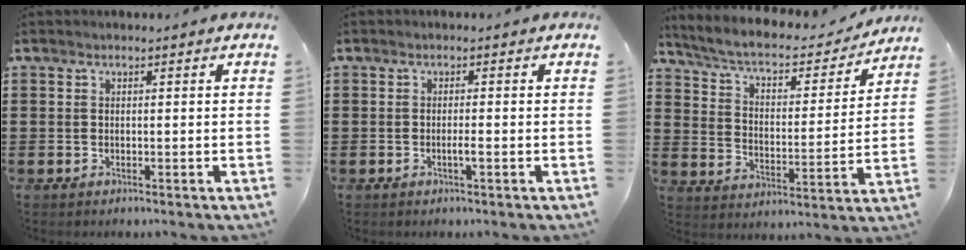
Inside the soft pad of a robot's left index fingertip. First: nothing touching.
{"total": 1.4, "force": [-0.4, 0.0, 1.4], "torque": [-0.024, -0.004, -0.008]}
{"total": 5.3, "force": [4.5, 1.2, 2.6], "torque": [-0.073, -0.031, 0.070]}